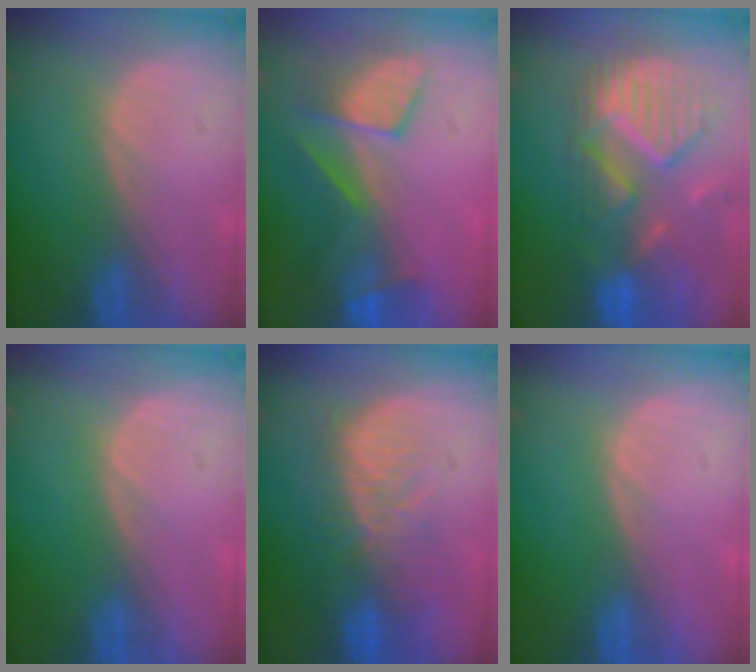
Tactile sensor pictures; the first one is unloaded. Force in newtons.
{"total": 8.0, "press": 7.5, "slide": 2.8}
{"total": 12.0, "press": 10.4, "slide": 6.0}
{"total": 0.0}
{"total": 10.2, "press": 8.8, "slide": 5.2}
{"total": 0.0}